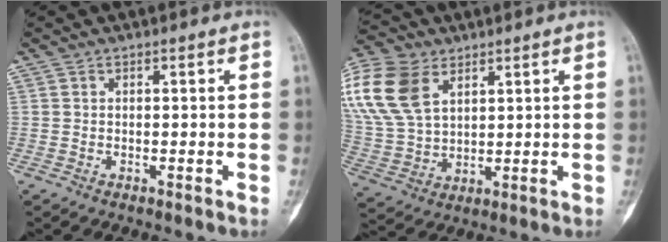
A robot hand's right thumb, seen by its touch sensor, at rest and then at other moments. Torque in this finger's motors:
{"motor_torque": [-0.80, 1.04, 0.17, -0.11, 0.12]}